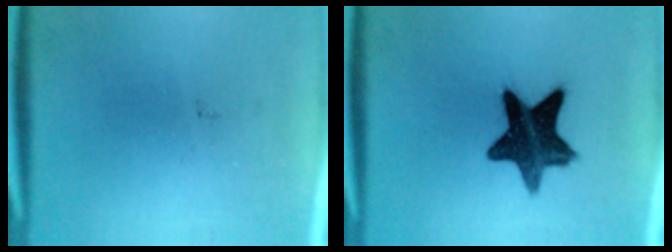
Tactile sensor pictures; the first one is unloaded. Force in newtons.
{"total": 12.8}